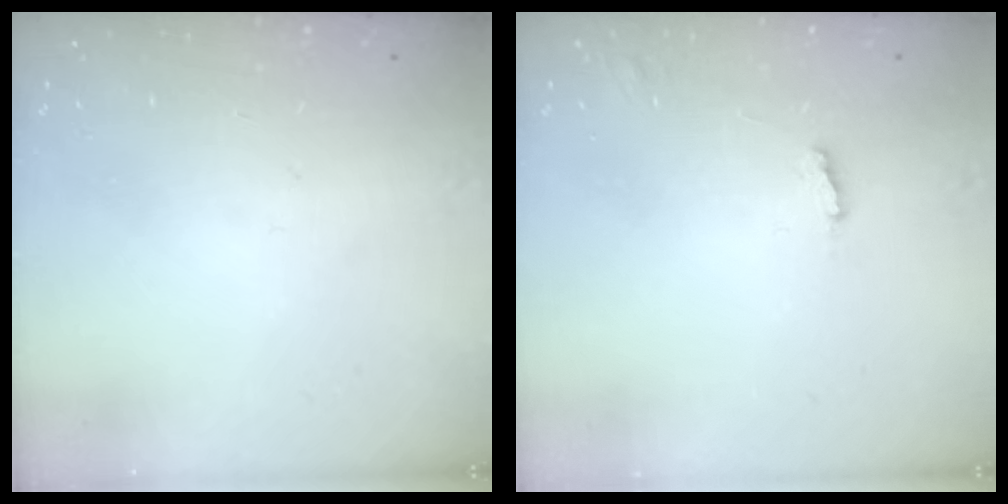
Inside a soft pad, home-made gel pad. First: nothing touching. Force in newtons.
{"total": 1.9, "press": 1.9, "slide": 0.2}